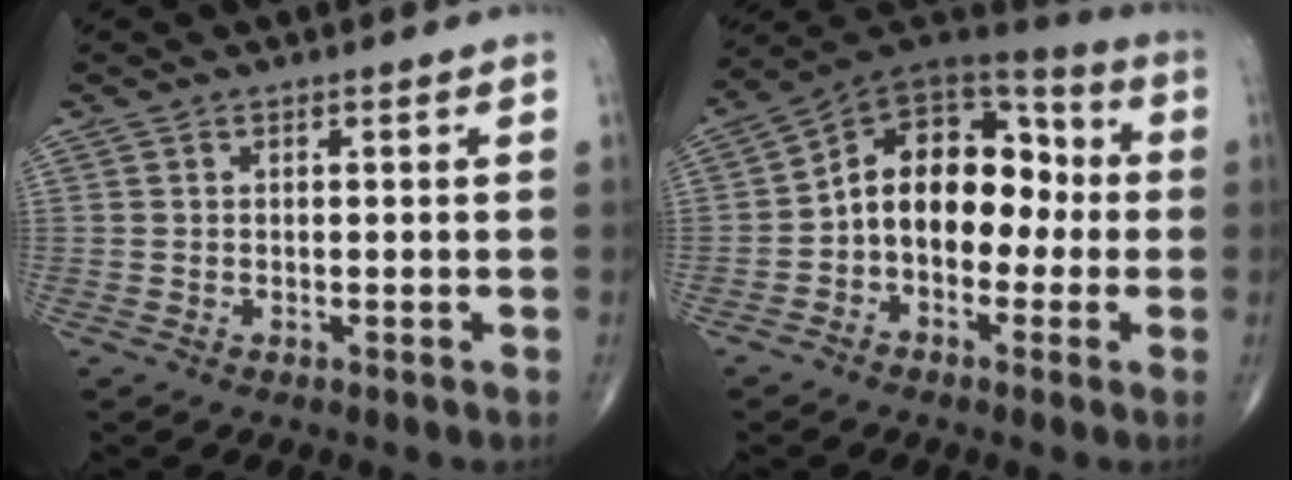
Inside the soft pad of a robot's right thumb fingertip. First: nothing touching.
{"total": 14.8, "force": [-1.4, 10.1, 10.8], "torque": [-0.128, 0.050, -0.039]}